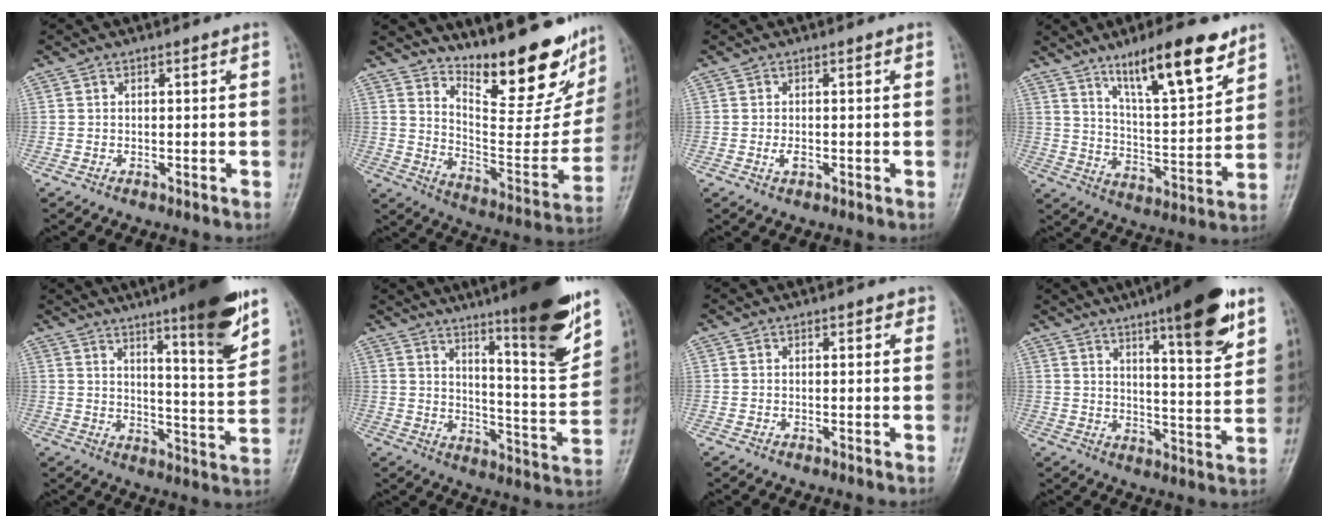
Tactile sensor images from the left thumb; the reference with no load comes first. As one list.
[{"total": 23.3, "force": [17.2, 7.1, 14.0], "torque": [-0.167, -0.118, 0.256]}, {"total": 1.4, "force": [-0.2, 0.8, 1.2], "torque": [-0.020, -0.002, -0.003]}, {"total": 15.9, "force": [10.5, 4.0, 11.3], "torque": [-0.157, -0.058, 0.180]}, {"total": 15.3, "force": [9.6, 1.7, 11.8], "torque": [-0.152, -0.059, 0.142]}, {"total": 18.8, "force": [12.3, 2.2, 14.0], "torque": [-0.173, -0.077, 0.186]}, {"total": 1.2, "force": [0.8, 0.7, 0.5], "torque": [0.005, -0.003, 0.005]}, {"total": 15.9, "force": [9.6, 2.9, 12.3], "torque": [-0.161, -0.053, 0.142]}]